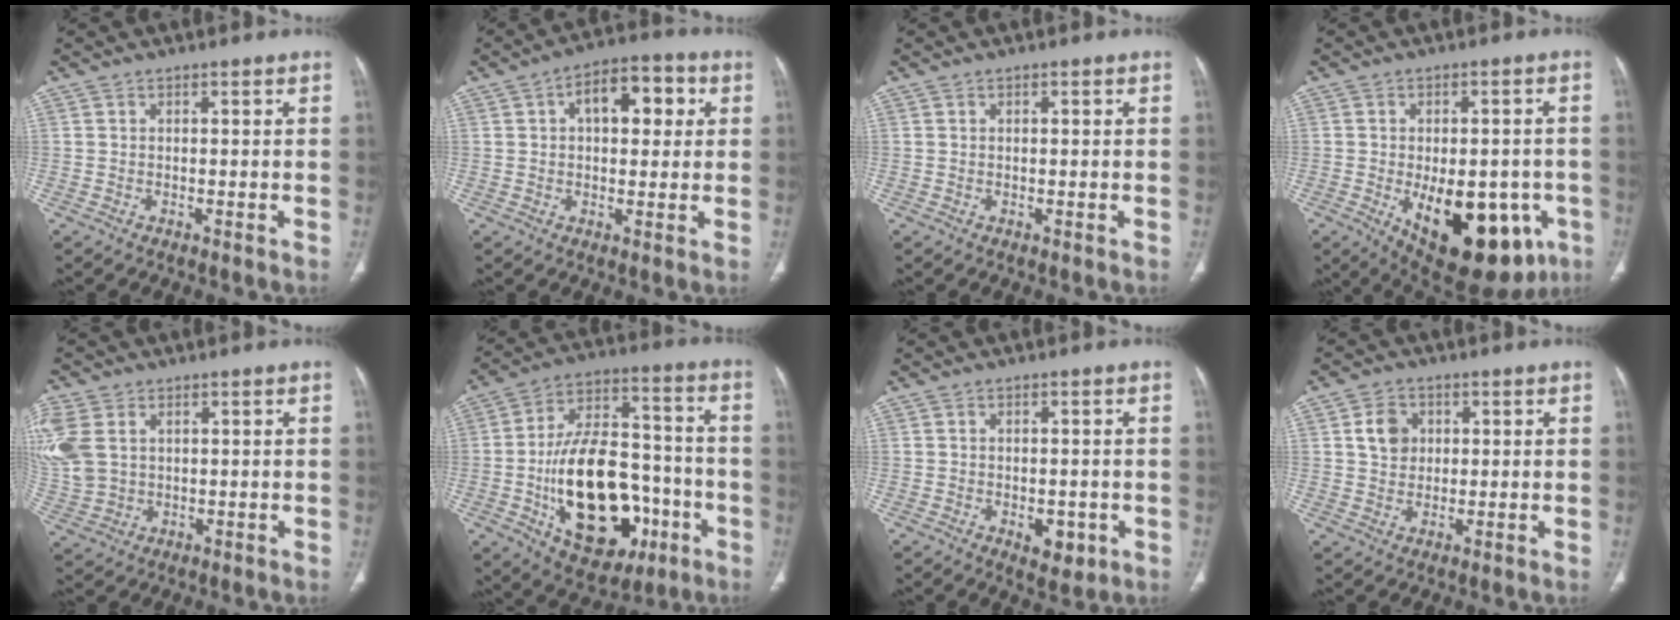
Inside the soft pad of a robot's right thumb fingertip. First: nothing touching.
{"total": 10.6, "force": [2.9, 5.8, 8.3], "torque": [-0.091, 0.019, 0.037]}
{"total": 0.7, "force": [0.2, 0.2, 0.6], "torque": [-0.016, 0.004, 0.006]}
{"total": 21.6, "force": [-7.1, 11.3, 16.9], "torque": [-0.194, 0.000, -0.071]}
{"total": 12.7, "force": [3.4, 9.2, 8.1], "torque": [-0.215, -0.001, 0.078]}
{"total": 26.5, "force": [-7.4, 15.4, 20.2], "torque": [-0.310, 0.038, -0.096]}
{"total": 4.6, "force": [-1.4, 2.8, 3.5], "torque": [-0.030, -0.002, -0.008]}
{"total": 5.4, "force": [1.4, 4.4, 2.7], "torque": [-0.030, -0.002, 0.023]}